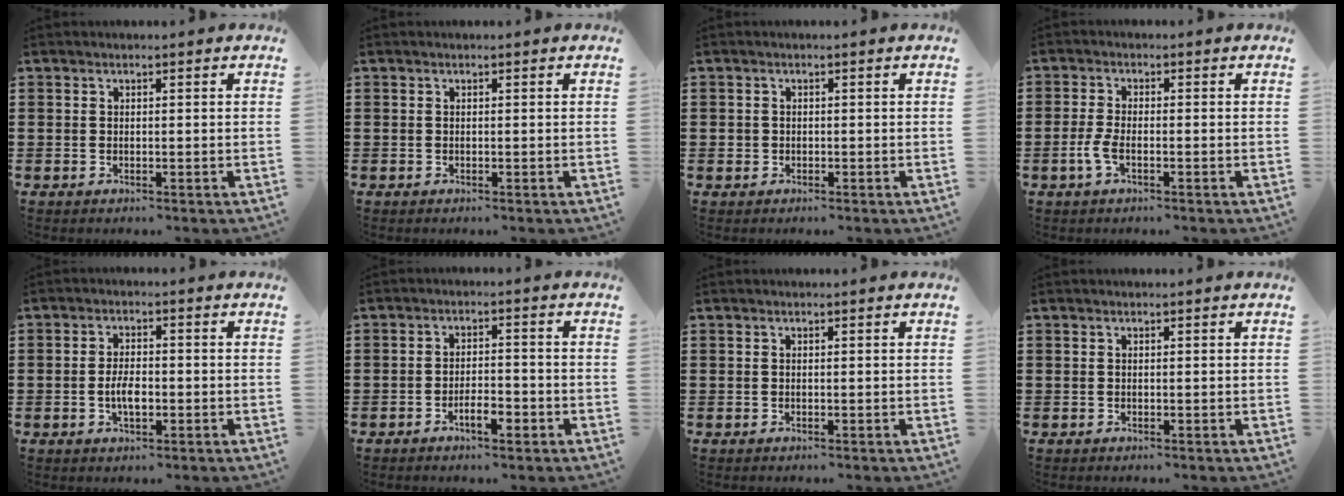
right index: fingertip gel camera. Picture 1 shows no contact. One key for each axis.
{"total": 0.0}
{"total": 0.9, "fx": 0.0, "fy": 0.8, "fz": 0.1, "tx": -0.004, "ty": 0.007, "tz": -0.003}
{"total": 2.8, "fx": -1.1, "fy": 0.7, "fz": 2.4, "tx": -0.065, "ty": -0.010, "tz": -0.025}
{"total": 3.8, "fx": -0.9, "fy": 1.5, "fz": 3.4, "tx": -0.071, "ty": -0.003, "tz": -0.017}
{"total": 4.4, "fx": -2.4, "fy": 1.7, "fz": 3.3, "tx": -0.063, "ty": 0.005, "tz": -0.047}
{"total": 0.0}
{"total": 0.0}